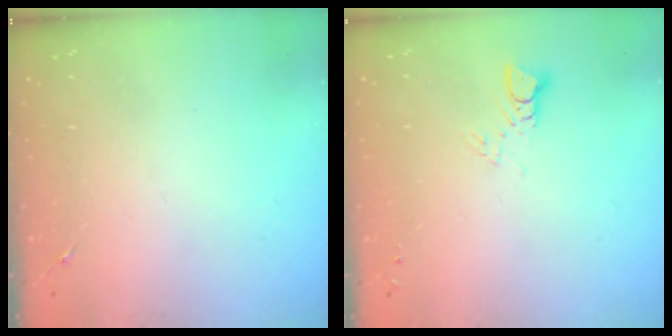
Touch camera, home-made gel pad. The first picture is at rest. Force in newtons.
{"total": 2.9, "press": 2.9, "slide": 0.2}